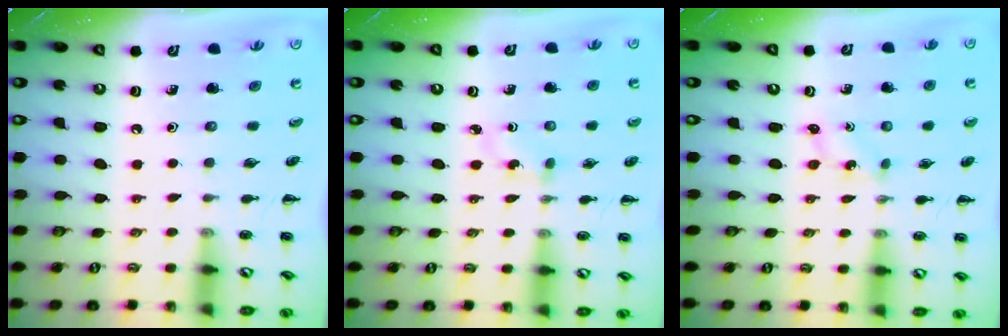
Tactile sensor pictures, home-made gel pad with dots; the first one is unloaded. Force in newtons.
{"total": 2.5, "press": 2.3, "slide": 1.1}
{"total": 0.0}